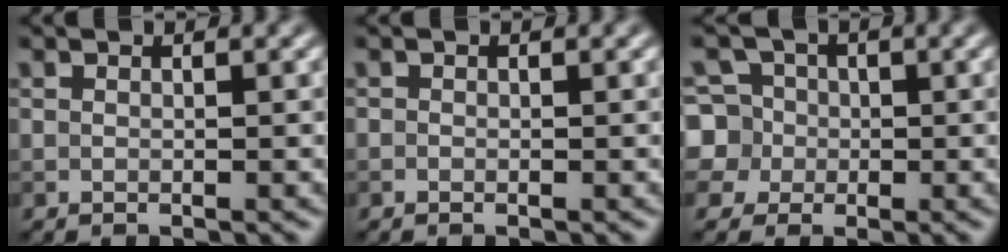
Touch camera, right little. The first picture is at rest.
{"total": 0.0}
{"total": 6.6, "force": [0.4, 6.3, 1.8], "torque": [-0.032, 0.031, -0.012]}